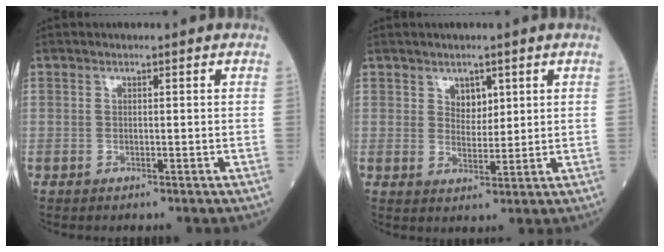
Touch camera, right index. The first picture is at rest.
{"total": 3.0, "force": [1.6, 1.9, 1.7], "torque": [-0.024, 0.000, 0.030]}